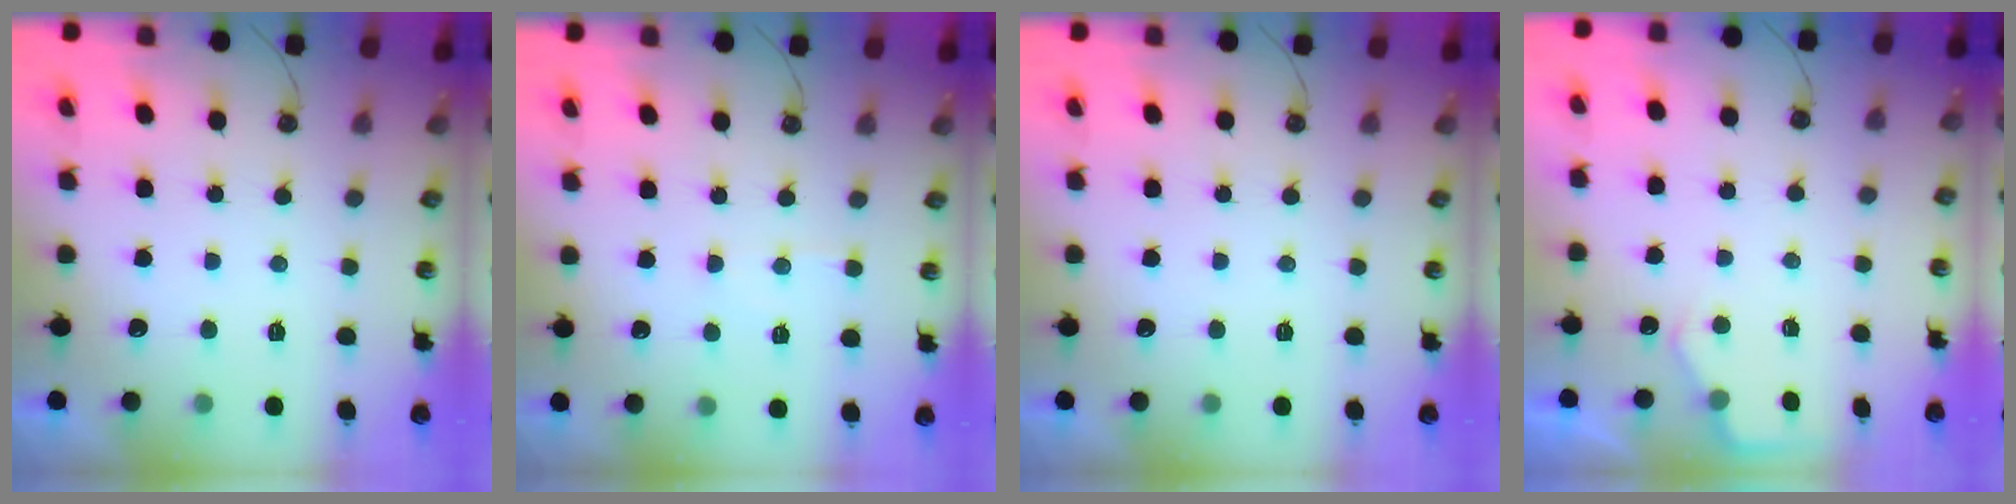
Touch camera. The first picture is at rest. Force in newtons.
{"total": 4.8, "press": 4.7, "slide": 0.5}
{"total": 0.0}
{"total": 3.3, "press": 3.3, "slide": 0.4}